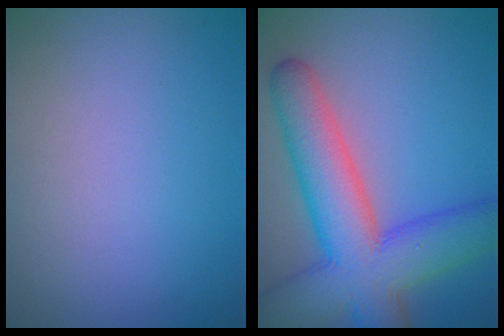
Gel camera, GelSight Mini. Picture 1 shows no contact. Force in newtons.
{"total": 10.3, "press": 10.3, "slide": 0.5}